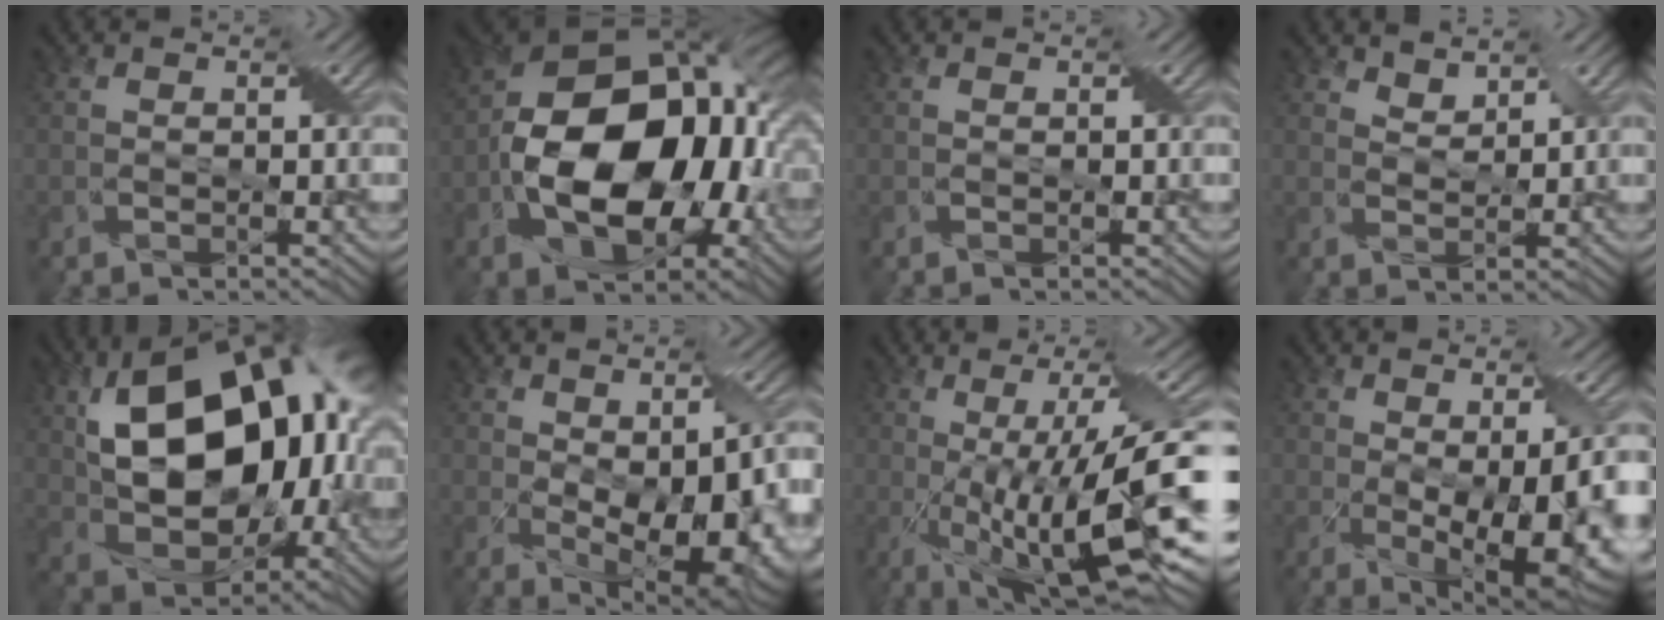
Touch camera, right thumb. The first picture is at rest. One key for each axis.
{"total": 17.8, "fx": -2.6, "fy": 11.3, "fz": 13.5, "tx": -0.228, "ty": -0.016, "tz": -0.050}
{"total": 0.0}
{"total": 2.2, "fx": 2.2, "fy": 0.4, "fz": 0.0, "tx": -0.005, "ty": -0.004, "tz": 0.042}
{"total": 18.1, "fx": 2.3, "fy": 11.7, "fz": 13.7, "tx": -0.242, "ty": 0.003, "tz": 0.045}
{"total": 13.8, "fx": -2.2, "fy": 7.5, "fz": 11.3, "tx": -0.162, "ty": -0.049, "tz": 0.000}
{"total": 17.3, "fx": -2.9, "fy": 4.5, "fz": 16.4, "tx": -0.239, "ty": -0.006, "tz": -0.041}
{"total": 12.5, "fx": -2.5, "fy": 5.5, "fz": 11.0, "tx": -0.162, "ty": -0.042, "tz": -0.010}